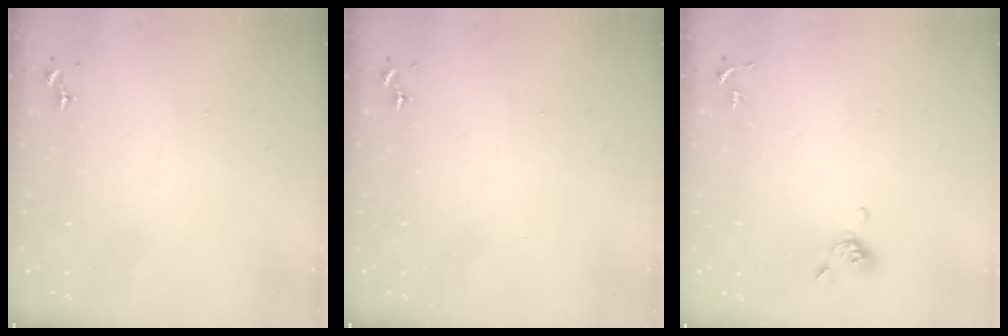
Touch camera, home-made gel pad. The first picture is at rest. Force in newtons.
{"total": 0.0}
{"total": 5.2, "press": 5.1, "slide": 1.1}